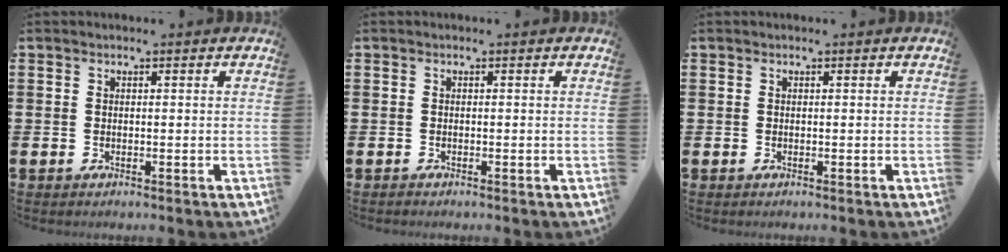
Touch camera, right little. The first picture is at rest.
{"total": 0.0}
{"total": 0.0}